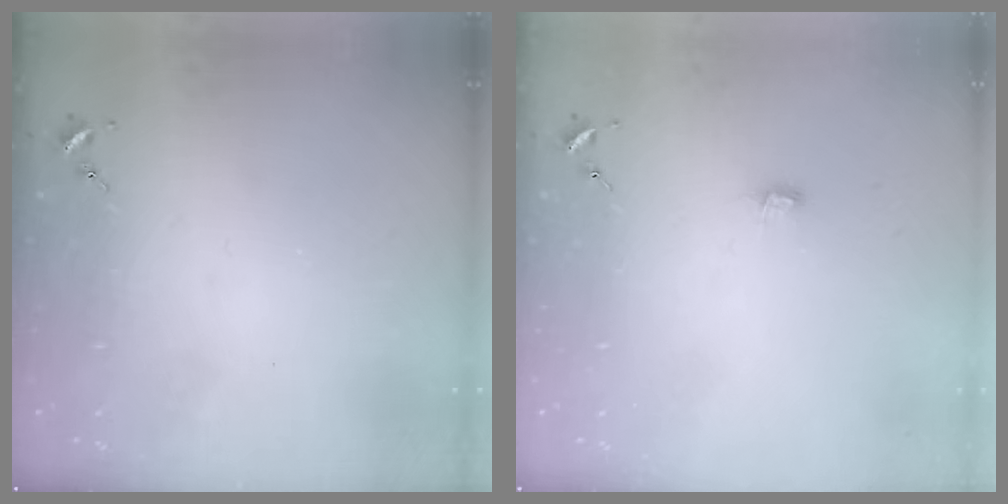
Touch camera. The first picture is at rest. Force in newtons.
{"total": 3.5, "press": 3.5, "slide": 0.4}